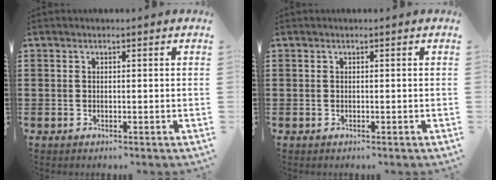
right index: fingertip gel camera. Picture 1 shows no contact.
{"total": 0.0}